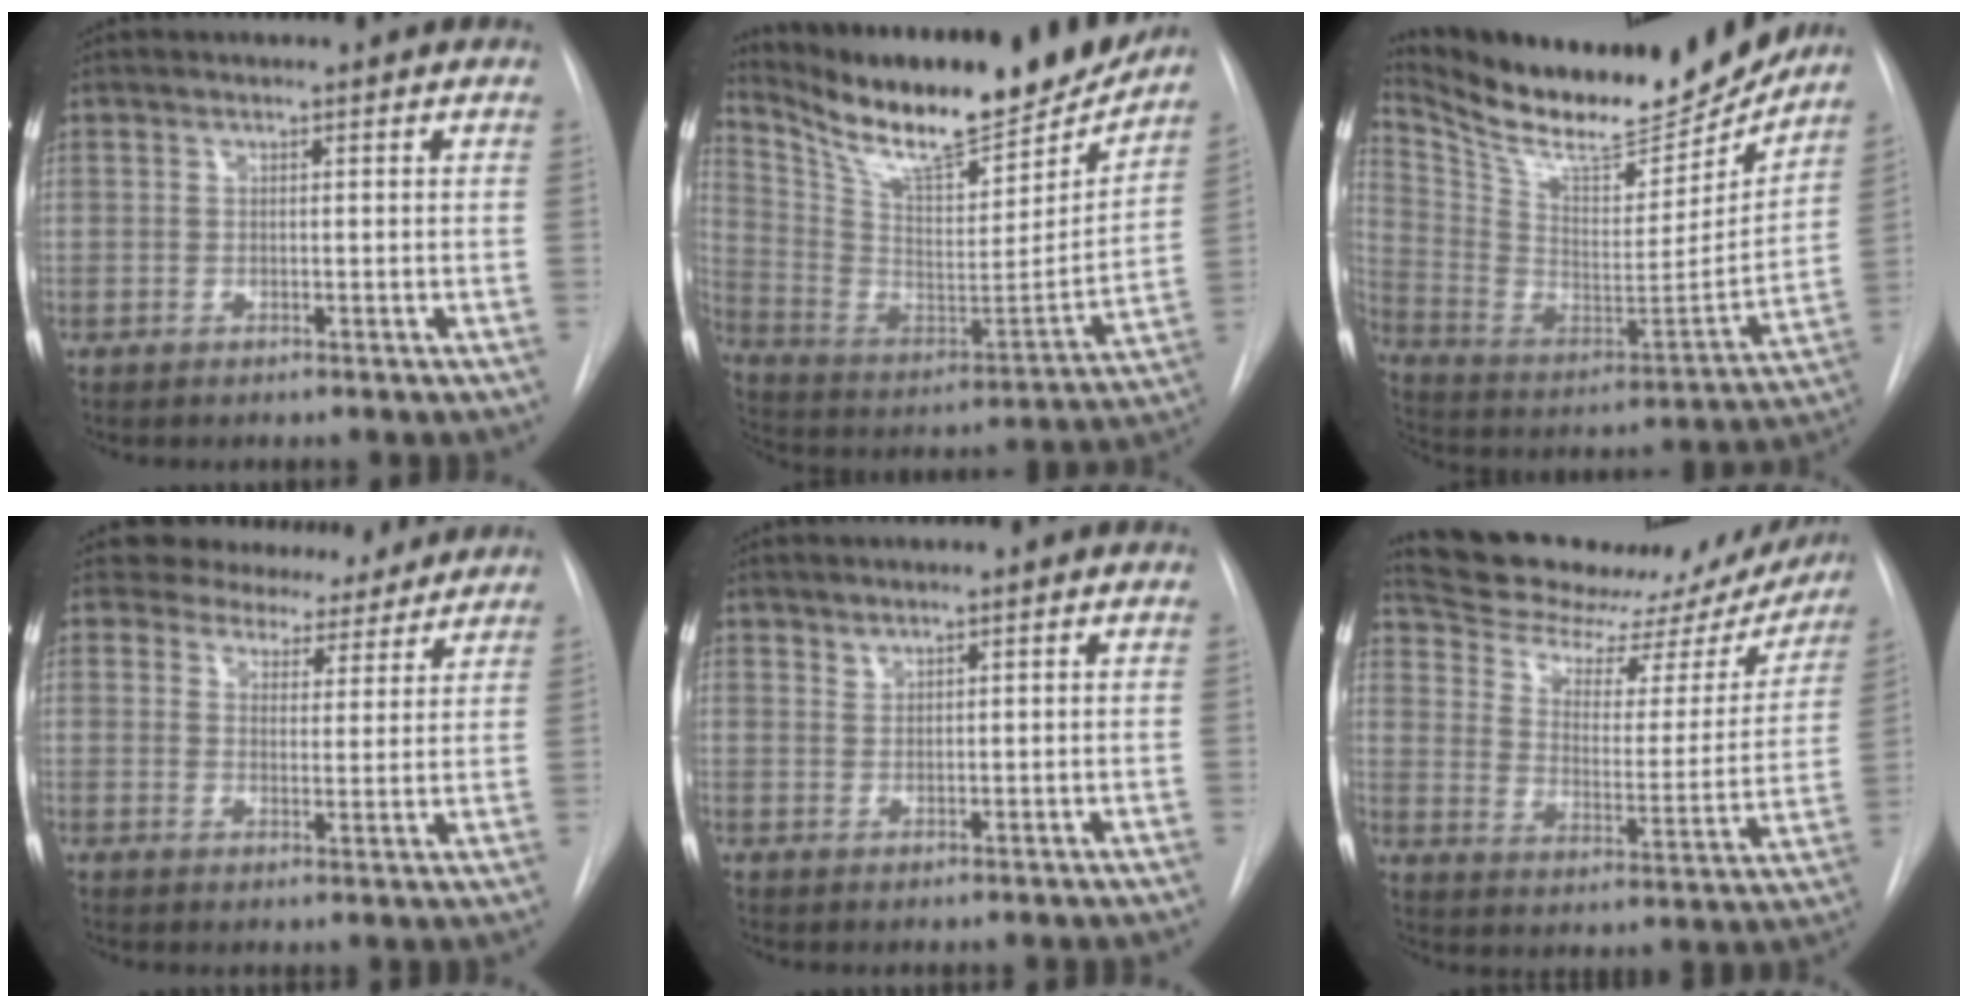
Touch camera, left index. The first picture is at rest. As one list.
[{"total": 24.1, "force": [20.5, 4.7, 11.9], "torque": [-0.215, -0.039, 0.319]}, {"total": 23.5, "force": [21.0, 5.1, 9.2], "torque": [-0.175, -0.040, 0.330]}, {"total": 8.2, "force": [7.5, 3.4, 0.4], "torque": [0.014, -0.006, 0.085]}, {"total": 1.0, "force": [1.0, 0.1, 0.1], "torque": [-0.002, 0.001, 0.022]}, {"total": 23.7, "force": [21.7, 6.4, 7.0], "torque": [-0.097, -0.037, 0.288]}]